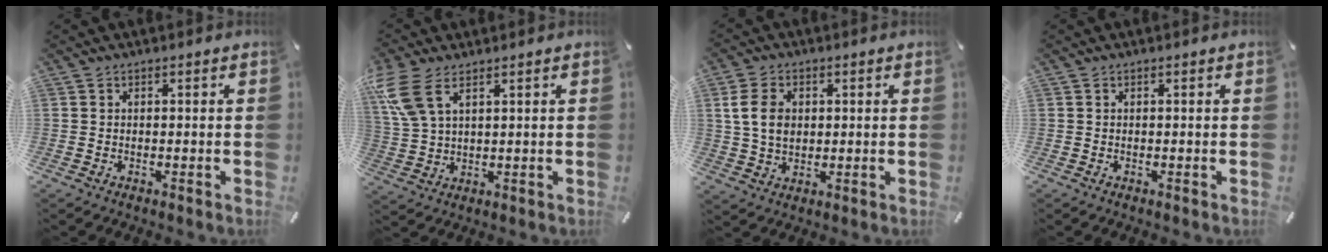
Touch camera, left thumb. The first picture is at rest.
{"total": 9.7, "force": [5.0, 4.8, 6.8], "torque": [-0.172, -0.015, 0.090]}
{"total": 7.9, "force": [1.5, 6.1, 4.8], "torque": [-0.103, 0.004, 0.023]}
{"total": 0.0}